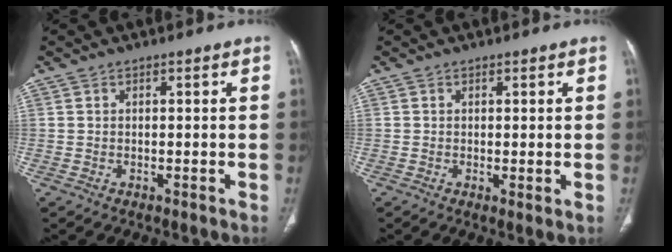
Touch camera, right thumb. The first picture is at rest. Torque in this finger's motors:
{"motor_torque": [-0.11, -0.09, -0.20, 0.00, -0.02]}